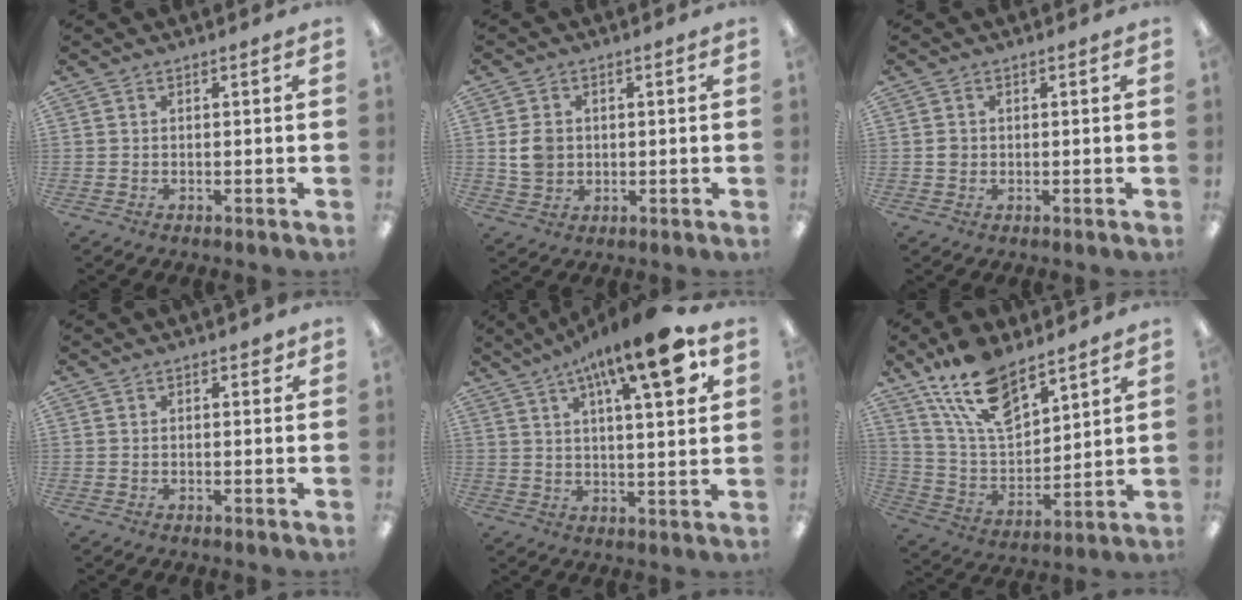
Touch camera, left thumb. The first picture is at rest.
{"total": 5.6, "force": [0.5, 4.8, 2.8], "torque": [-0.049, 0.003, 0.007]}
{"total": 1.6, "force": [0.1, 1.5, 0.5], "torque": [-0.002, 0.003, -0.002]}
{"total": 1.4, "force": [0.7, 0.8, 0.8], "torque": [-0.002, -0.003, 0.008]}
{"total": 16.5, "force": [8.8, 4.4, 13.2], "torque": [-0.201, -0.035, 0.133]}
{"total": 16.7, "force": [11.7, 7.5, 9.2], "torque": [-0.188, -0.053, 0.215]}